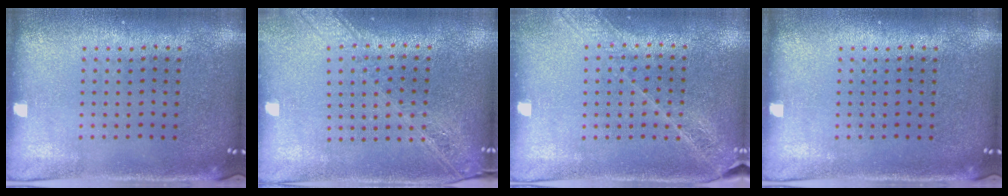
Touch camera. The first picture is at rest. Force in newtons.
{"total": 2.0, "press": 1.8, "slide": 1.0}
{"total": 1.6, "press": 1.5, "slide": 0.4}
{"total": 0.0}